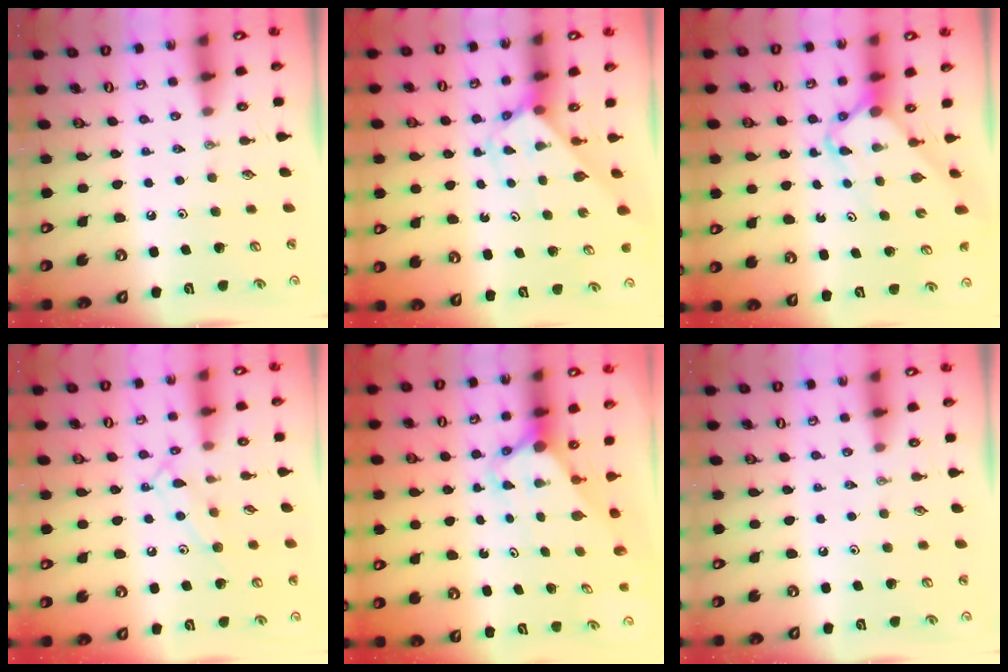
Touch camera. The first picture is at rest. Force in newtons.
{"total": 2.9, "press": 2.9, "slide": 0.1}
{"total": 4.9, "press": 4.9, "slide": 0.4}
{"total": 10.1, "press": 10.1, "slide": 0.8}
{"total": 3.0, "press": 3.0, "slide": 0.2}
{"total": 0.0}